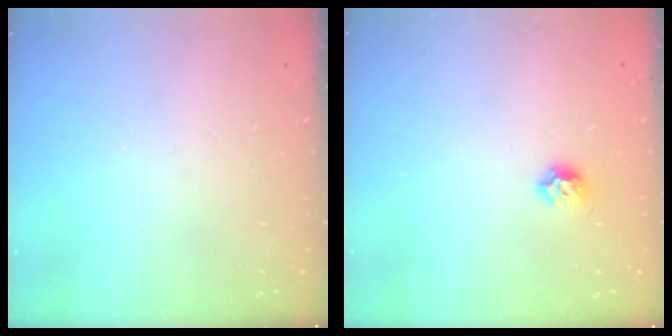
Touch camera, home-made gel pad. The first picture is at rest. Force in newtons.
{"total": 5.5, "press": 5.4, "slide": 0.9}